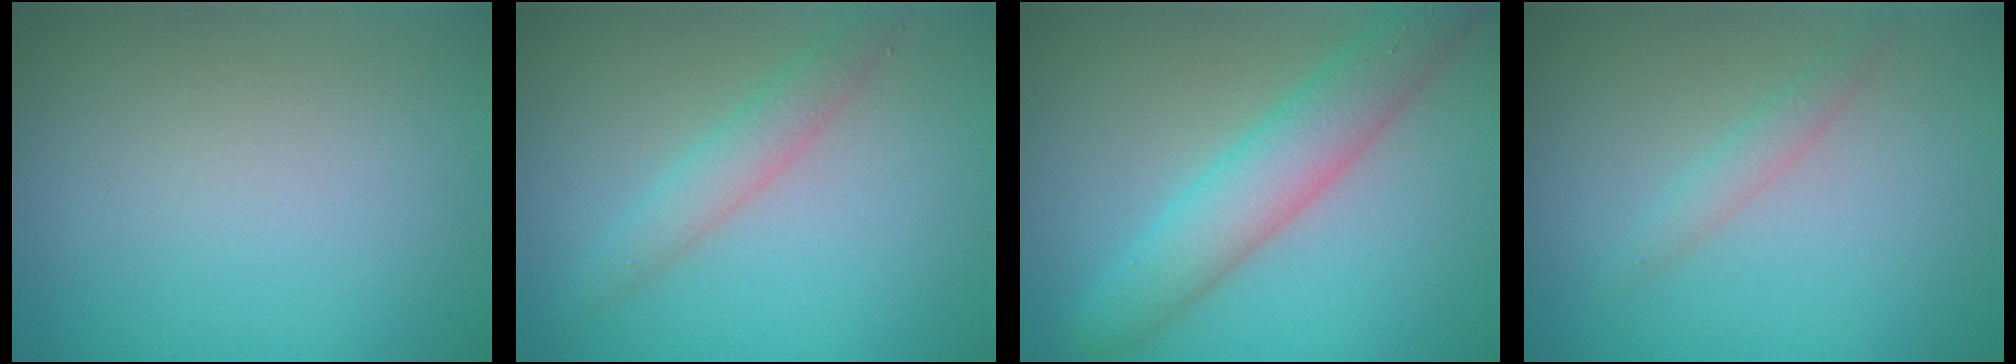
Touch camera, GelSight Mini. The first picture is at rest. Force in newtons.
{"total": 2.7, "press": 2.7, "slide": 0.2}
{"total": 5.3, "press": 5.3, "slide": 0.3}
{"total": 1.4, "press": 1.4, "slide": 0.1}